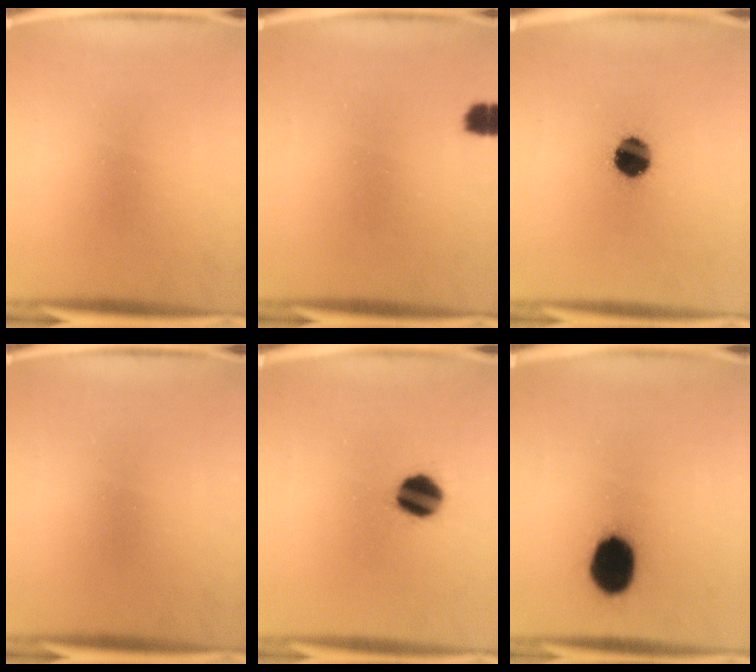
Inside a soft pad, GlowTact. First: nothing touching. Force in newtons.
{"total": 2.2}
{"total": 9.7}
{"total": 0.0}
{"total": 8.9}
{"total": 14.1}